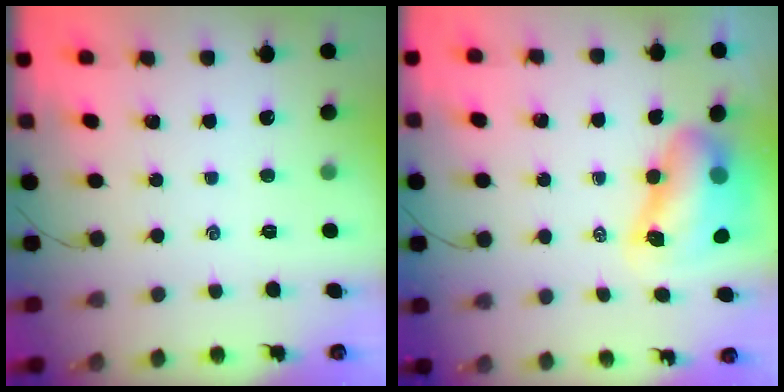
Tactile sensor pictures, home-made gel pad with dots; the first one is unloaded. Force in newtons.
{"total": 10.8, "press": 10.3, "slide": 3.0}